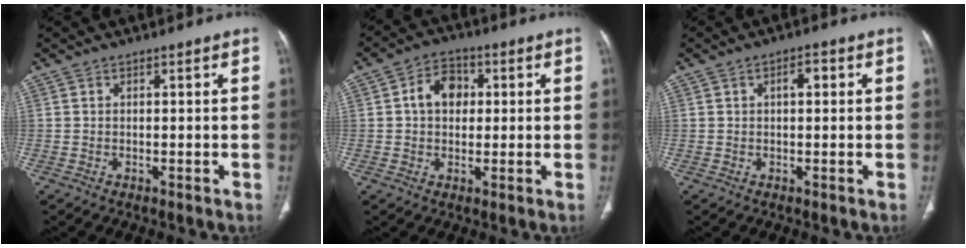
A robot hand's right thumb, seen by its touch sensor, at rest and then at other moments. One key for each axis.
{"total": 7.0, "fx": 1.1, "fy": 5.3, "fz": 4.5, "tx": -0.054, "ty": 0.012, "tz": 0.012}
{"total": 2.5, "fx": 0.6, "fy": 1.3, "fz": 2.1, "tx": -0.031, "ty": 0.008, "tz": 0.007}